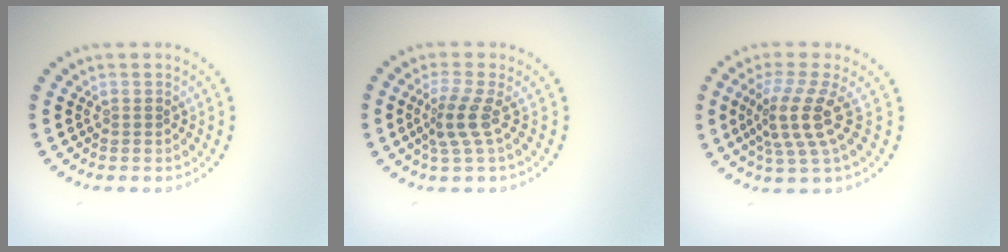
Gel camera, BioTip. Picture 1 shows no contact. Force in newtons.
{"total": 2.6, "press": 1.9, "slide": 1.8}
{"total": 4.1, "press": 3.1, "slide": 2.6}